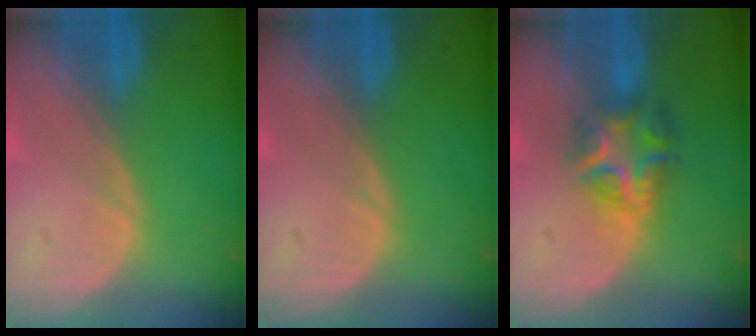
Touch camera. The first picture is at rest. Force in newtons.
{"total": 0.0}
{"total": 6.1, "press": 6.1, "slide": 0.9}